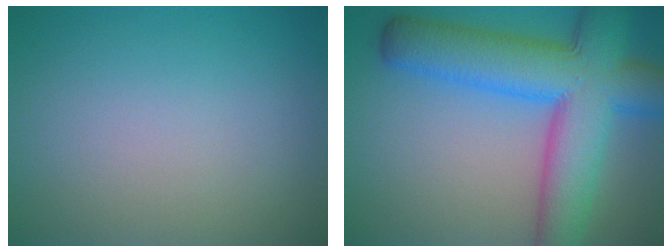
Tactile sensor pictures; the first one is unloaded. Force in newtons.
{"total": 11.8, "press": 11.7, "slide": 0.5}